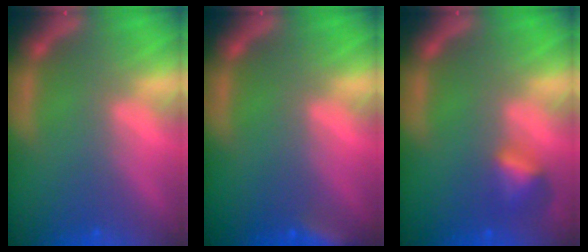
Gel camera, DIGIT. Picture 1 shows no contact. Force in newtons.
{"total": 2.9}
{"total": 2.4}